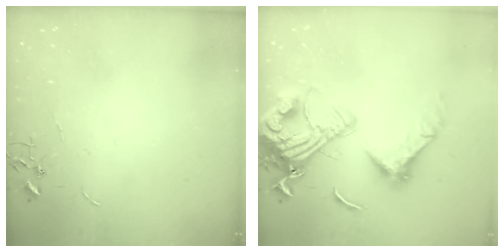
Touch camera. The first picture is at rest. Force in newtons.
{"total": 21.7, "press": 21.5, "slide": 2.5}